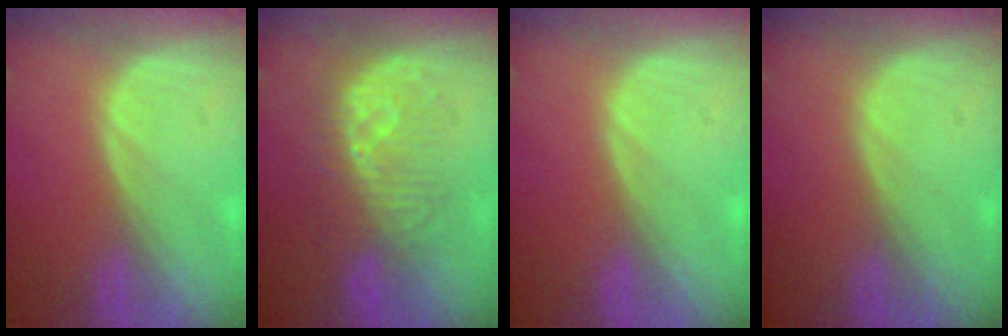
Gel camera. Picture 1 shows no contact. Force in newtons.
{"total": 7.9, "press": 7.9, "slide": 0.5}
{"total": 0.0}
{"total": 0.0}